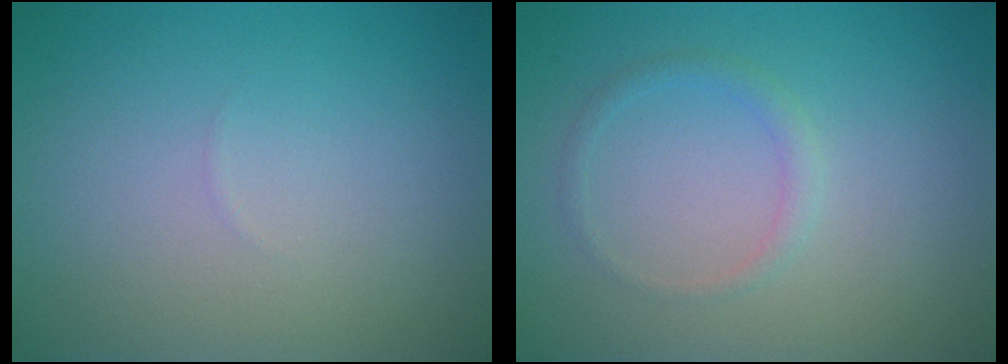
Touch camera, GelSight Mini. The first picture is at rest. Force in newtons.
{"total": 1.2, "press": 1.2, "slide": 0.0}